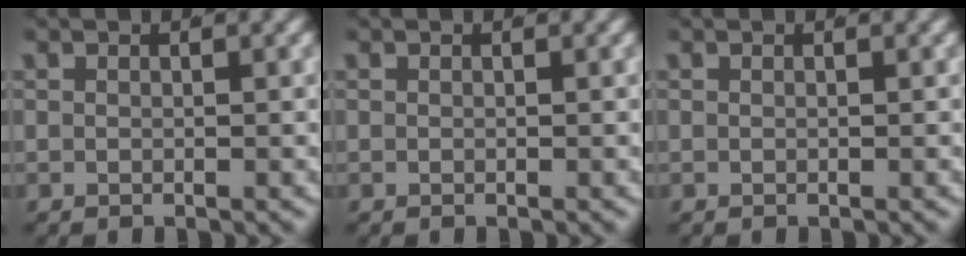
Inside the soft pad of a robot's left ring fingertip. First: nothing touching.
{"total": 0.0}
{"total": 0.0}